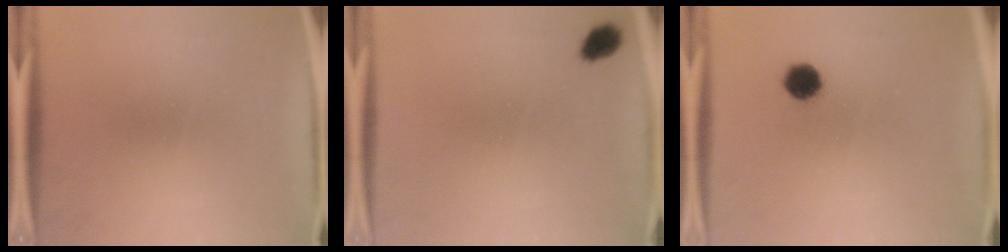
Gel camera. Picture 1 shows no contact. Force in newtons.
{"total": 3.0}
{"total": 5.1}